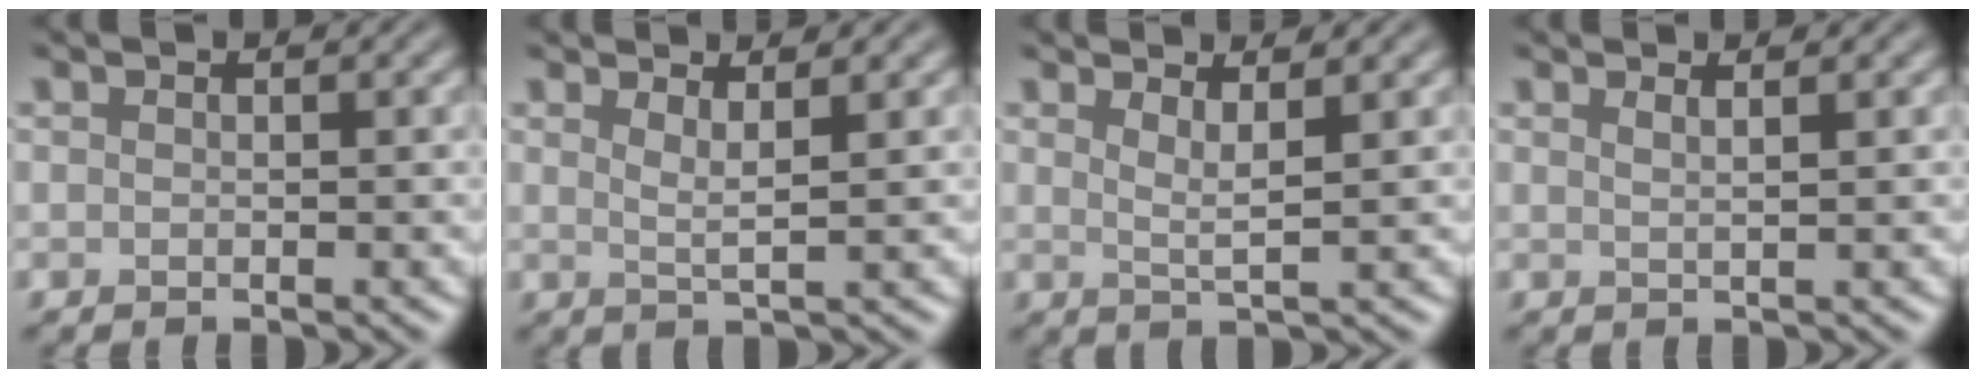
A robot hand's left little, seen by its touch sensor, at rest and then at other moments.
{"total": 2.1, "force": [1.2, 0.5, 1.6], "torque": [-0.022, -0.004, 0.016]}
{"total": 2.3, "force": [1.3, 0.5, 1.8], "torque": [-0.024, -0.005, 0.019]}
{"total": 1.5, "force": [1.0, 0.6, 1.0], "torque": [-0.003, 0.003, 0.003]}